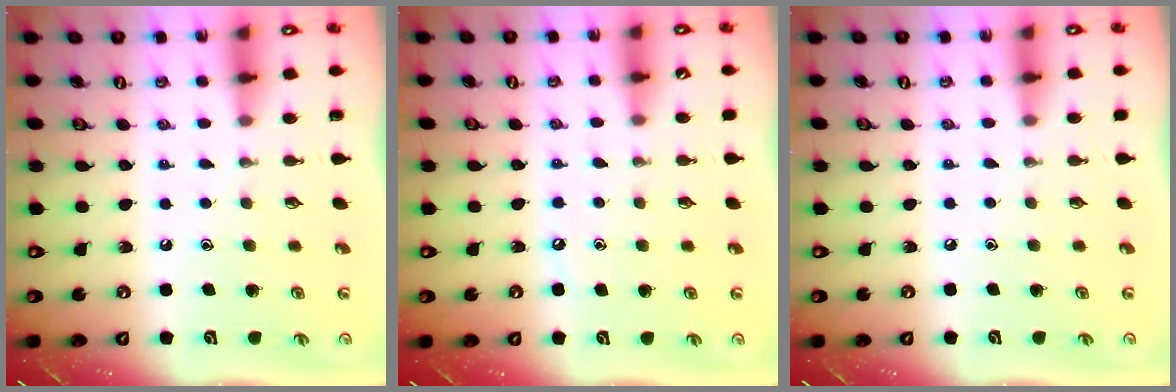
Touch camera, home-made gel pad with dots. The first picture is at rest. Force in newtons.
{"total": 3.7, "press": 3.7, "slide": 0.3}
{"total": 0.0}